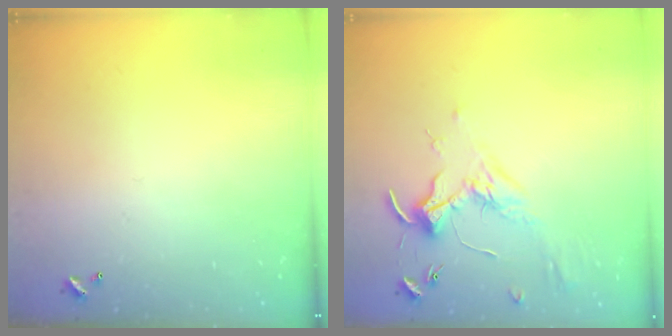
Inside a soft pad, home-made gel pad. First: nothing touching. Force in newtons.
{"total": 1.8, "press": 1.6, "slide": 0.7}